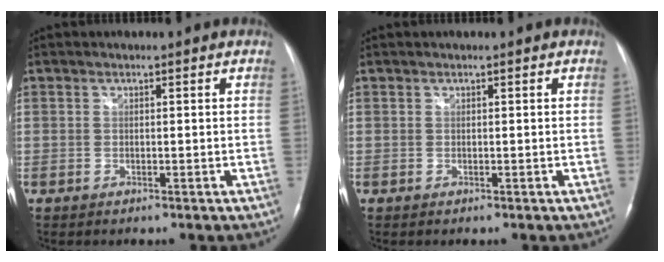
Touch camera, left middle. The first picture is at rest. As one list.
[{"total": 0.0}]